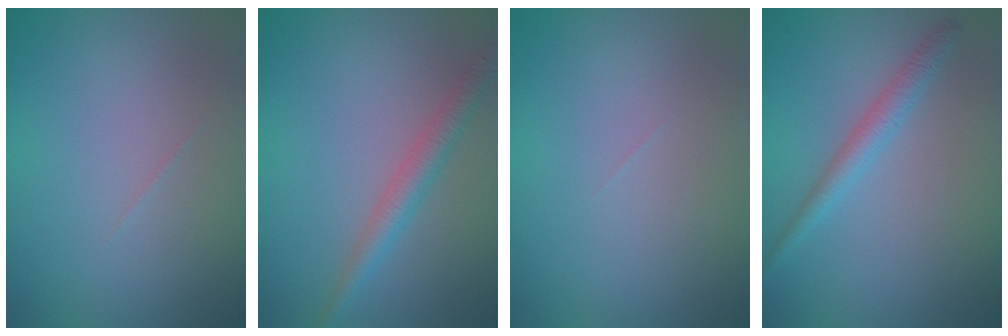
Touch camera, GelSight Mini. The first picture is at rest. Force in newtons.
{"total": 2.7, "press": 2.7, "slide": 0.0}
{"total": 0.0}
{"total": 2.2, "press": 2.2, "slide": 0.1}